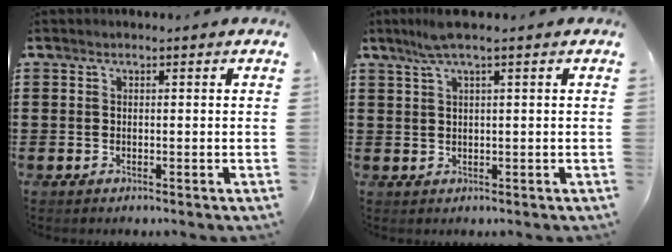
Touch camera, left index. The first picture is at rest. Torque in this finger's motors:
{"motor_torque": [1.05, -0.65, 0.32, 0.06]}